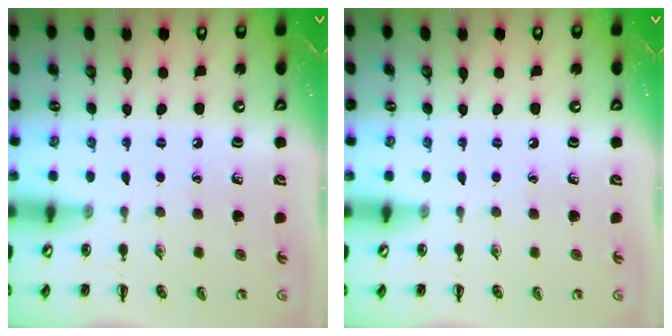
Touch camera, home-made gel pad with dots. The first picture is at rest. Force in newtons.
{"total": 0.0}